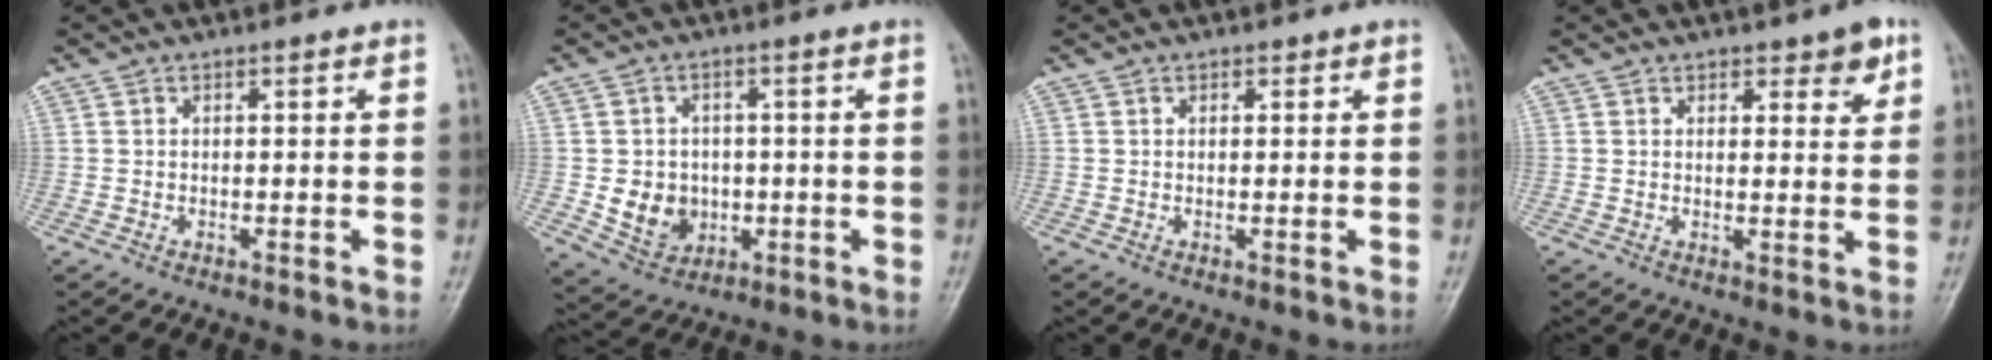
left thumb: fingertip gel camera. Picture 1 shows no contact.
{"total": 7.7, "force": [-0.9, 6.7, 3.8], "torque": [-0.032, 0.002, -0.003]}
{"total": 0.7, "force": [0.4, 0.5, 0.3], "torque": [0.003, -0.001, 0.003]}
{"total": 4.6, "force": [2.7, 2.1, 3.1], "torque": [-0.017, -0.014, 0.031]}